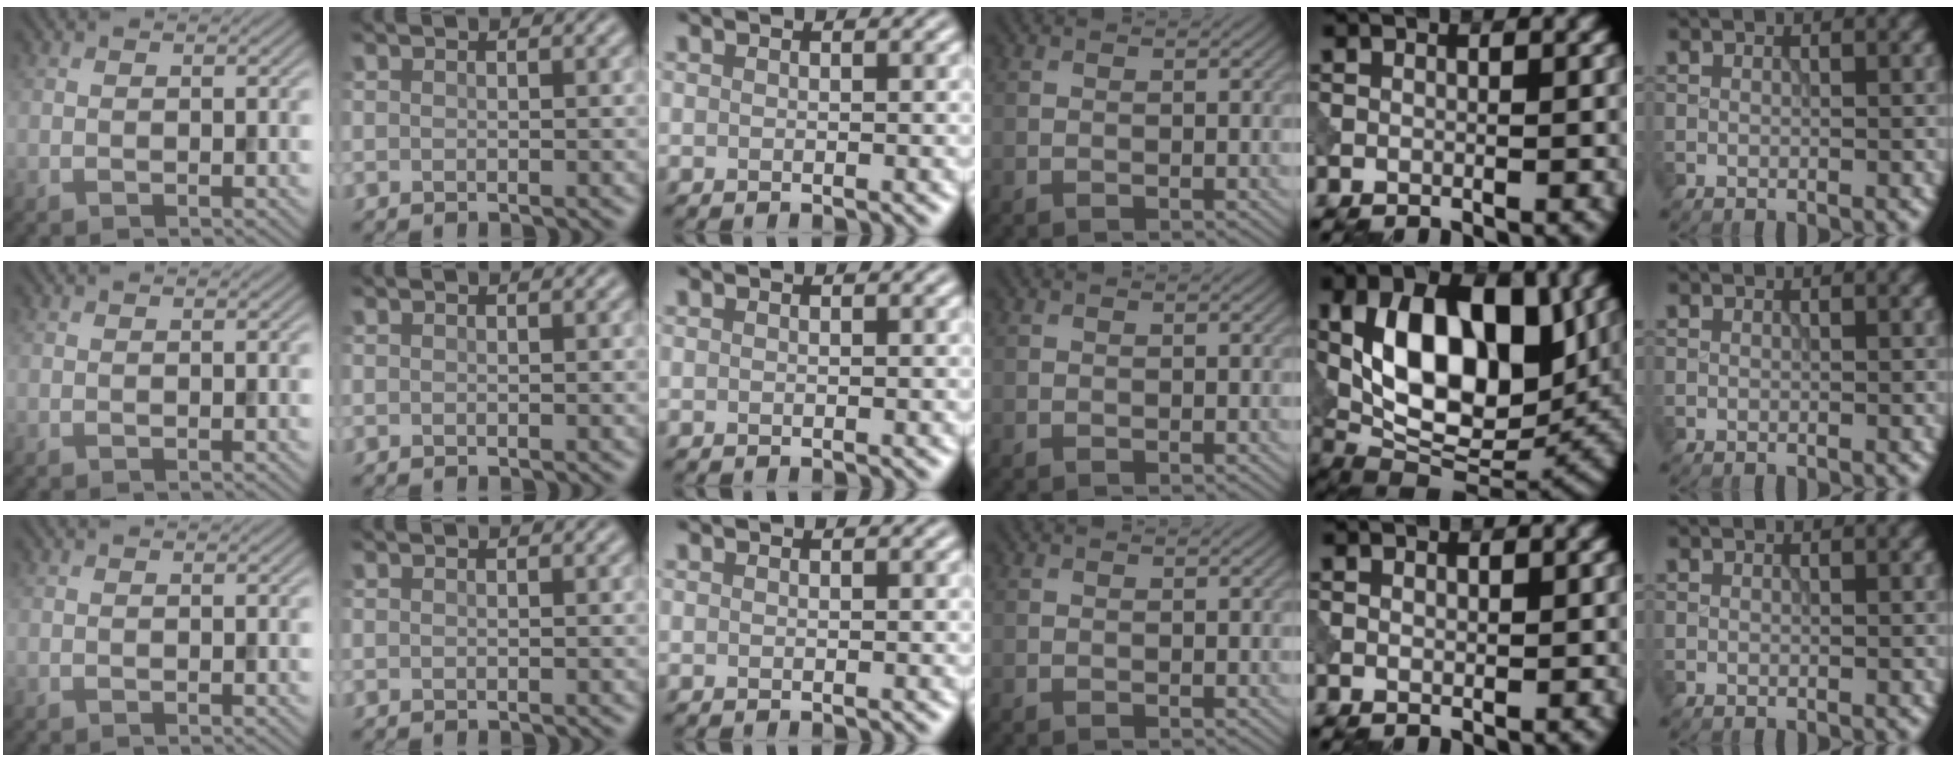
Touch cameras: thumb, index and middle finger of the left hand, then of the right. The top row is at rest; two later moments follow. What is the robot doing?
{"motion": "press", "object": "tv remote"}